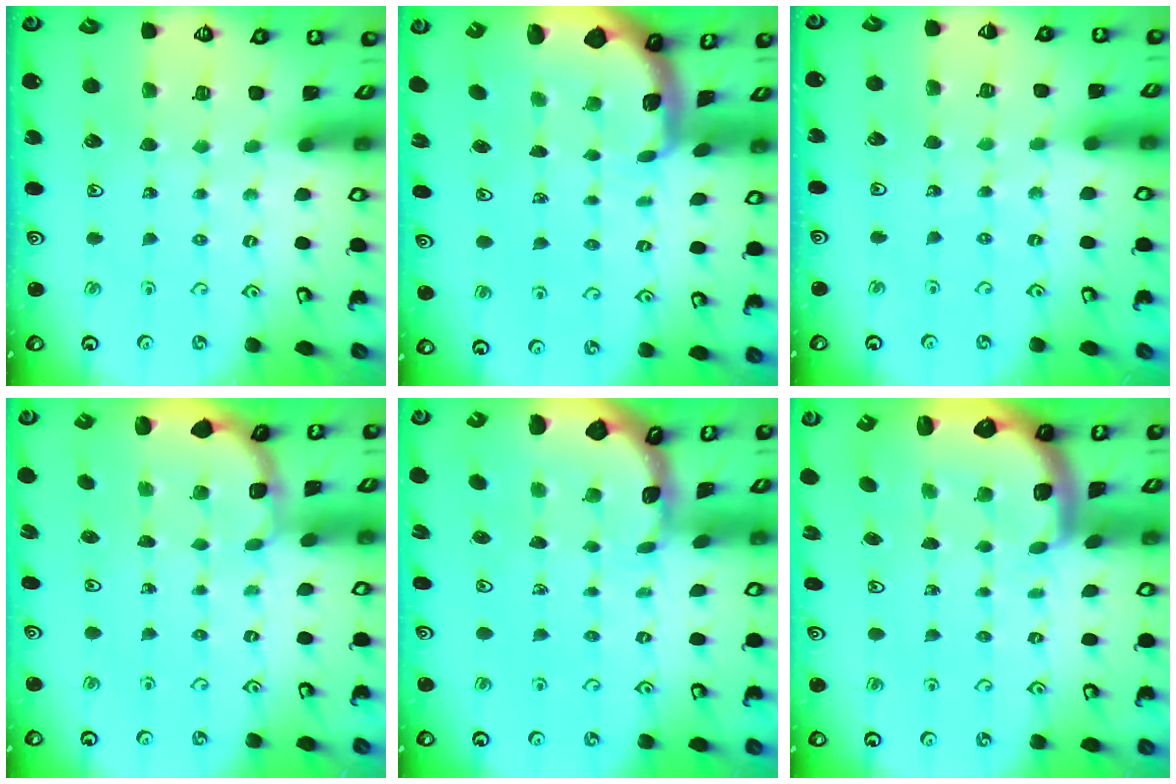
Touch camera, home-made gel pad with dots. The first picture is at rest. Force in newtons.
{"total": 1.8, "press": 1.7, "slide": 0.4}
{"total": 4.9, "press": 4.9, "slide": 0.6}
{"total": 1.9, "press": 1.8, "slide": 0.7}
{"total": 1.0, "press": 1.0, "slide": 0.1}
{"total": 2.8, "press": 2.4, "slide": 1.4}